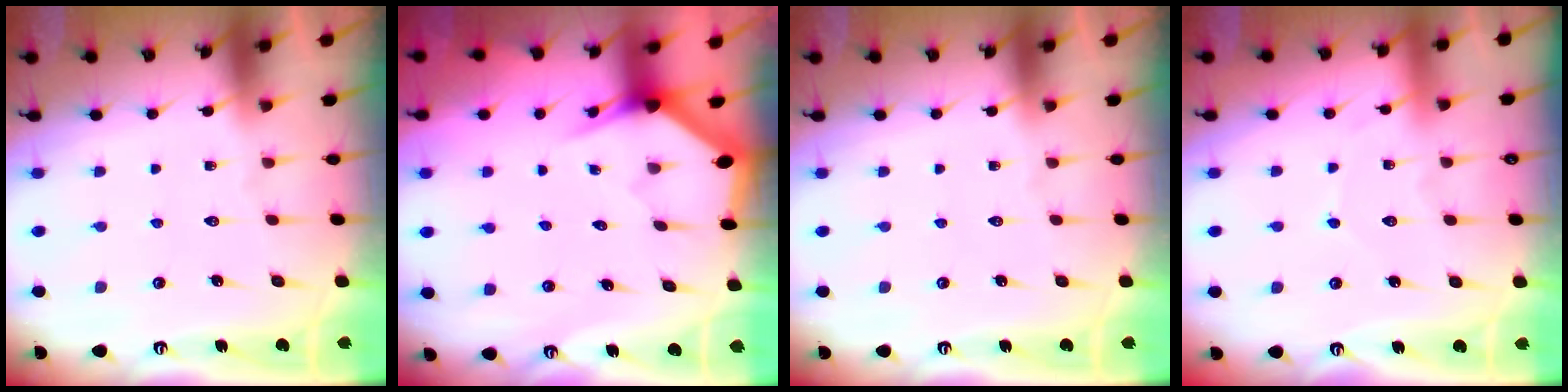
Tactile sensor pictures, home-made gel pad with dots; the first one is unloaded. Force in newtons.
{"total": 2.9, "press": 2.9, "slide": 0.0}
{"total": 0.0}
{"total": 3.3, "press": 3.3, "slide": 0.2}